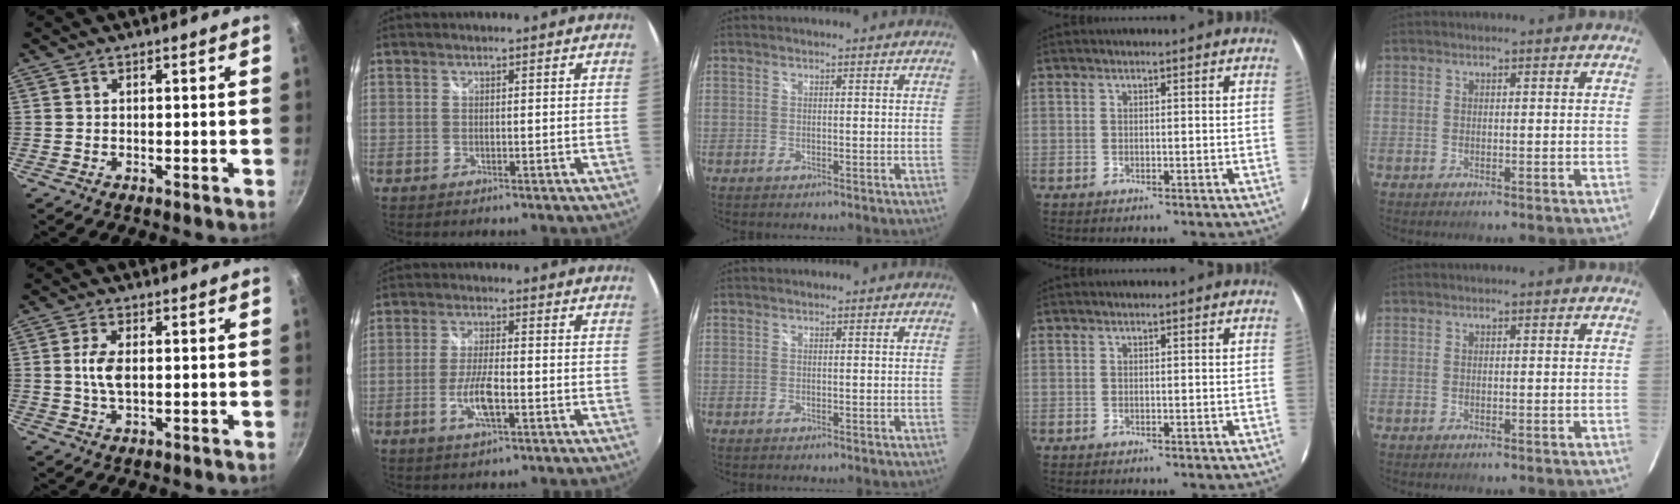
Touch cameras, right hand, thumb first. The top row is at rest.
{"thumb": {"total": 4.8, "force": [0.3, 2.4, 4.1], "torque": [-0.084, 0.002, 0.004]}, "index": {"total": 6.5, "force": [-2.2, 1.6, 5.9], "torque": [-0.123, -0.005, -0.044]}}